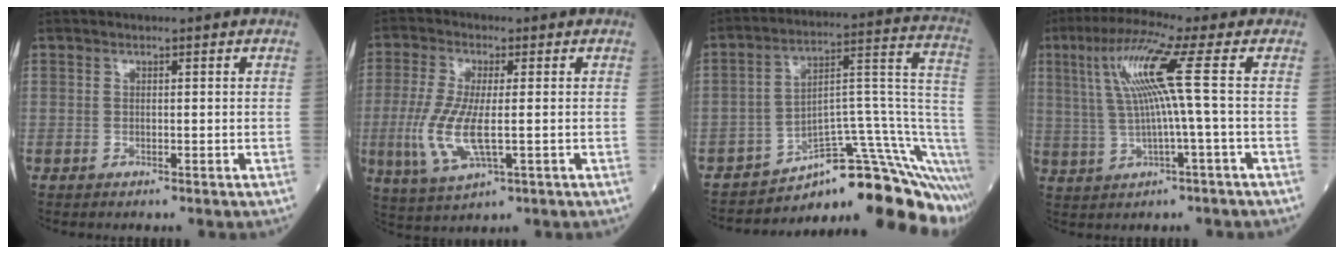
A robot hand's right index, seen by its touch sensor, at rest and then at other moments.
{"total": 9.2, "force": [-1.5, 2.5, 8.8], "torque": [-0.204, -0.019, -0.026]}
{"total": 17.2, "force": [-11.8, 3.4, 12.1], "torque": [-0.077, 0.090, -0.156]}
{"total": 9.2, "force": [1.8, -1.4, 8.9], "torque": [-0.175, 0.021, 0.040]}